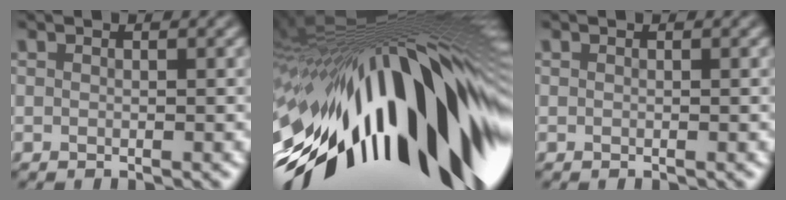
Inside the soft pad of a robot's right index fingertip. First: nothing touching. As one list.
[{"total": 26.4, "force": [-6.1, 13.2, 22.1], "torque": [-0.313, 0.031, -0.093]}, {"total": 0.0}]